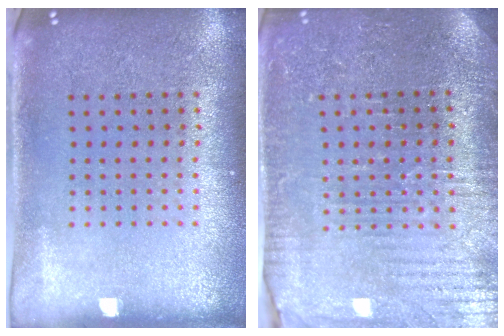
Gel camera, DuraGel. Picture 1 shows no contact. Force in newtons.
{"total": 3.4, "press": 3.4, "slide": 0.7}